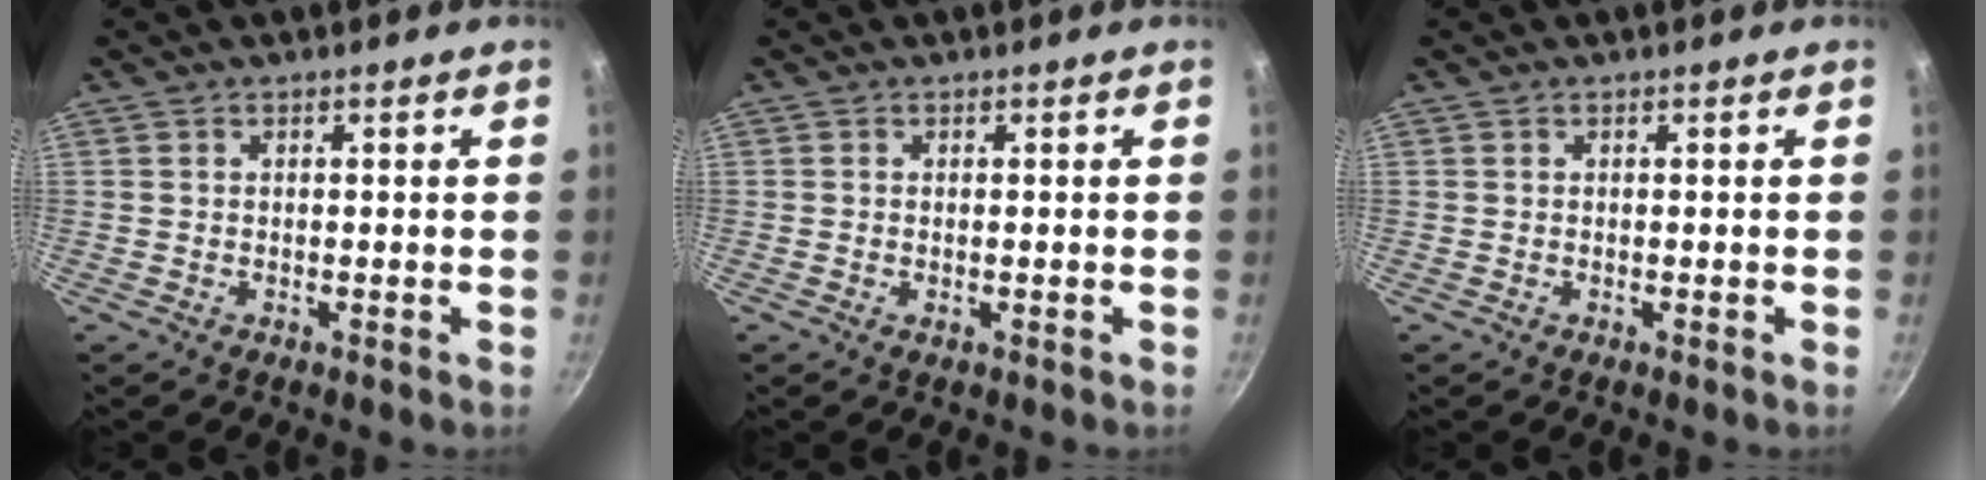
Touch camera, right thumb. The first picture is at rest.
{"total": 0.6, "force": [-0.1, 0.2, 0.5], "torque": [-0.009, 0.000, -0.002]}
{"total": 0.0}